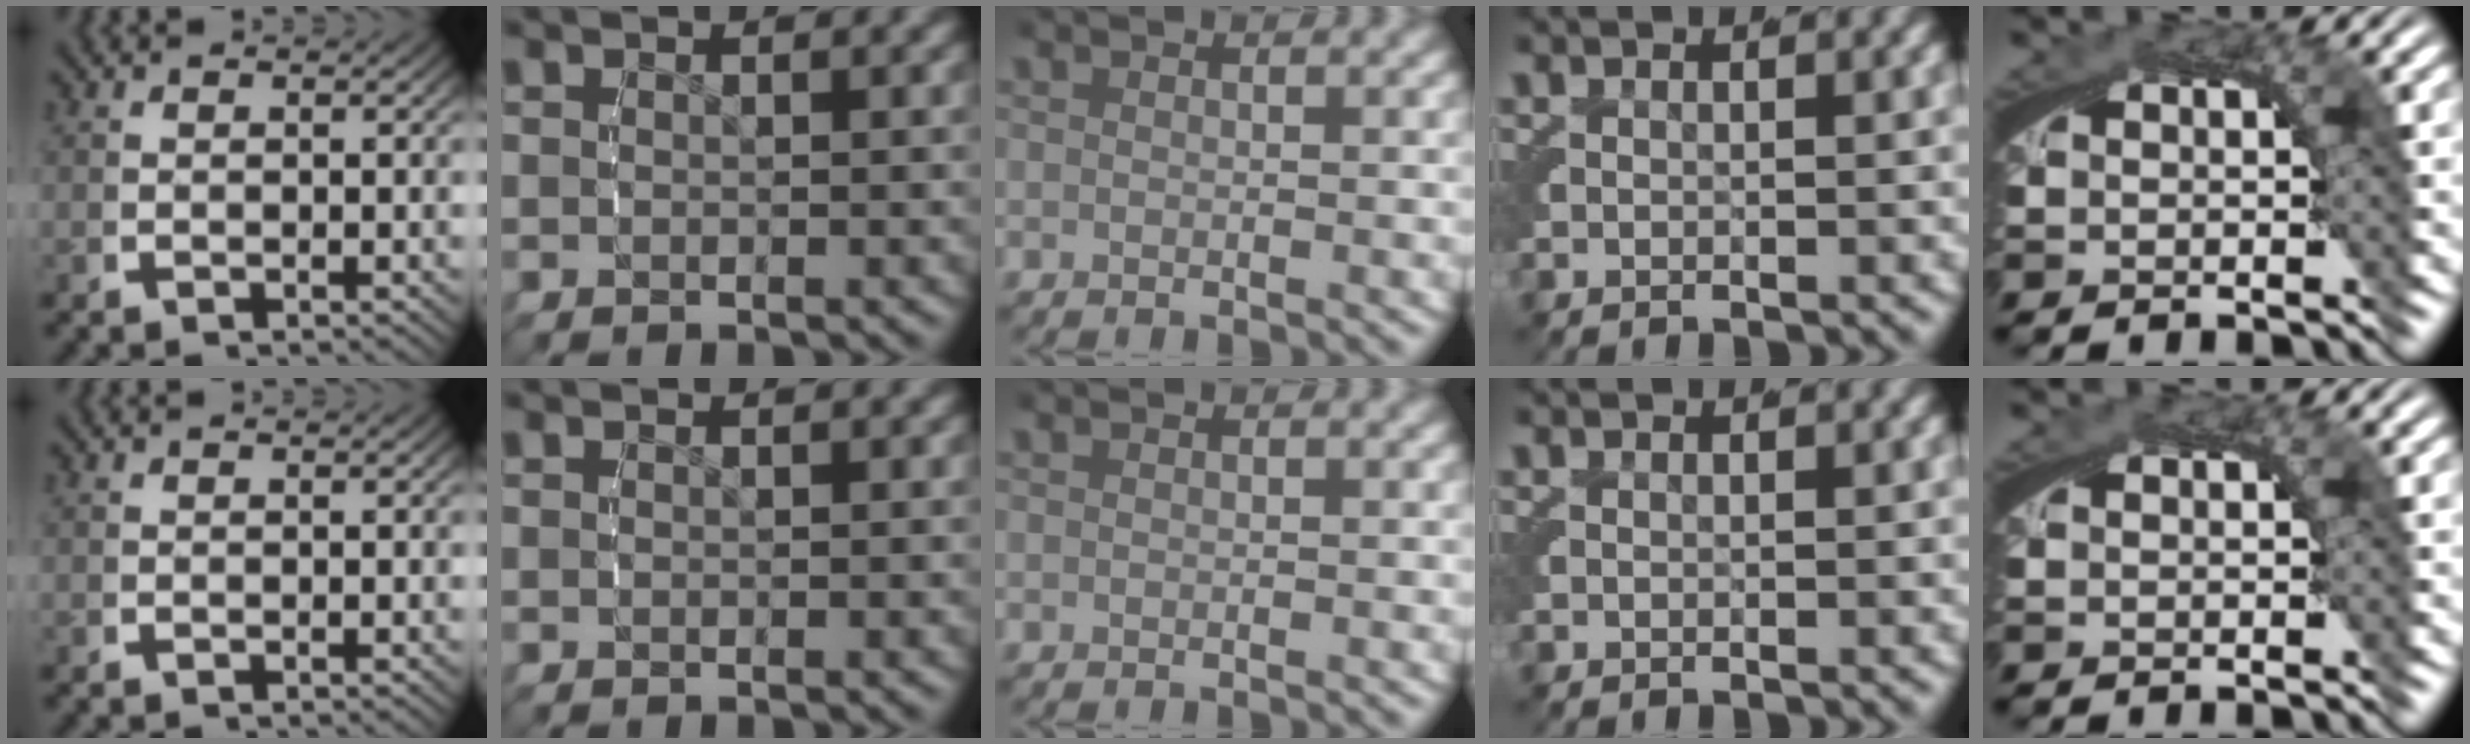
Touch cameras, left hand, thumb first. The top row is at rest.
{"little": {"total": 1.4, "force": [-0.2, -1.3, -0.5], "torque": [0.021, -0.002, 0.003]}}